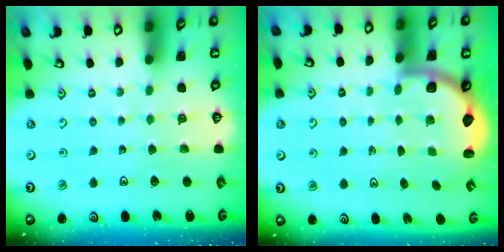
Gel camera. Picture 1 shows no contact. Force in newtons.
{"total": 2.6, "press": 2.6, "slide": 0.7}